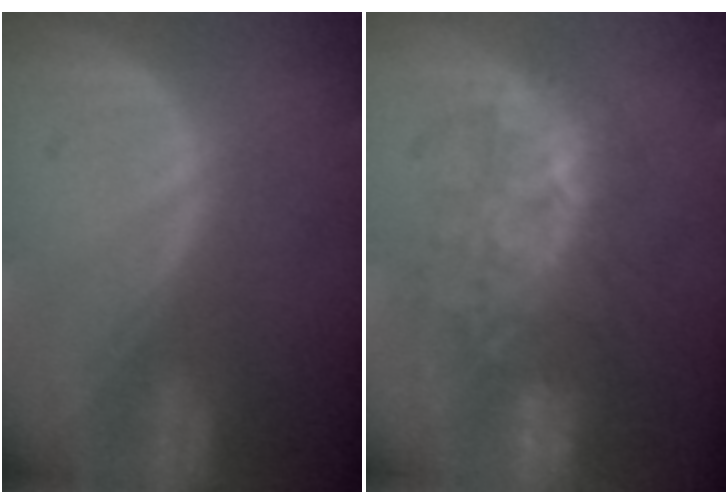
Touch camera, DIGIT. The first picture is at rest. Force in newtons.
{"total": 8.5, "press": 8.0, "slide": 2.9}